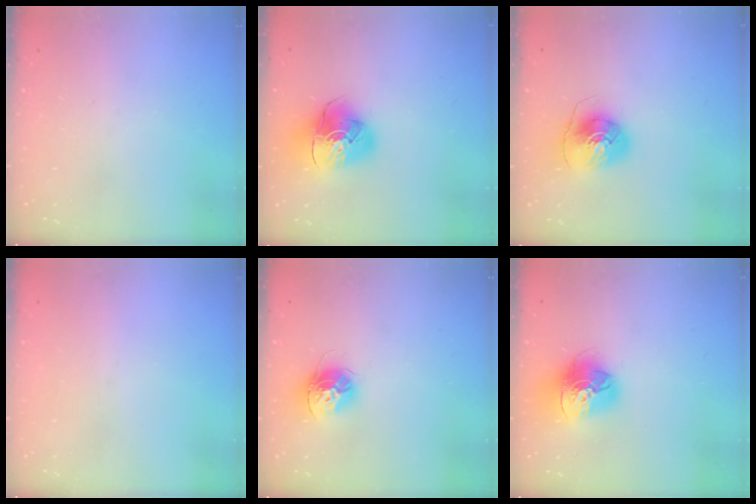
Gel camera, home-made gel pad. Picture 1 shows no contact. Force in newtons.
{"total": 12.2, "press": 12.1, "slide": 1.6}
{"total": 8.5, "press": 8.4, "slide": 0.7}
{"total": 0.9, "press": 0.9, "slide": 0.1}
{"total": 12.1, "press": 12.1, "slide": 0.5}
{"total": 15.3, "press": 15.3, "slide": 1.5}